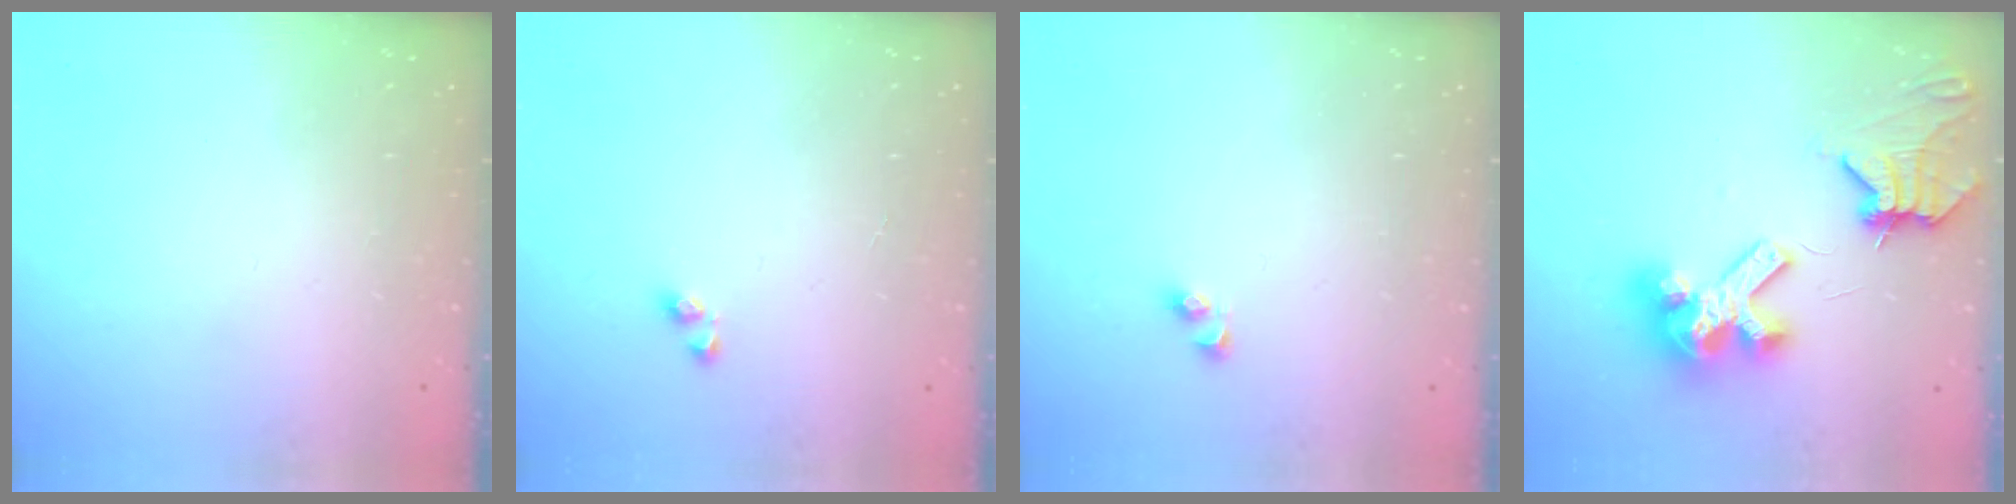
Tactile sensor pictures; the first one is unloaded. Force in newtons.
{"total": 2.9, "press": 2.9, "slide": 0.3}
{"total": 2.3, "press": 2.3, "slide": 0.2}
{"total": 11.5, "press": 11.4, "slide": 1.5}